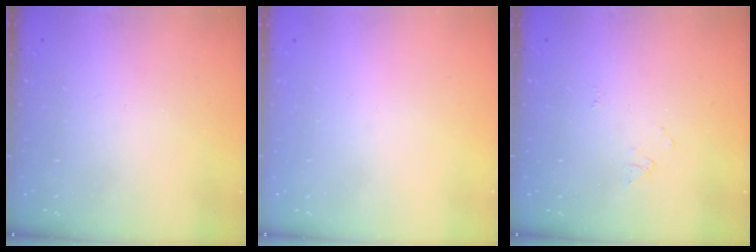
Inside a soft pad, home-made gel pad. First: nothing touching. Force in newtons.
{"total": 1.7, "press": 1.7, "slide": 0.1}
{"total": 4.7, "press": 4.7, "slide": 0.6}